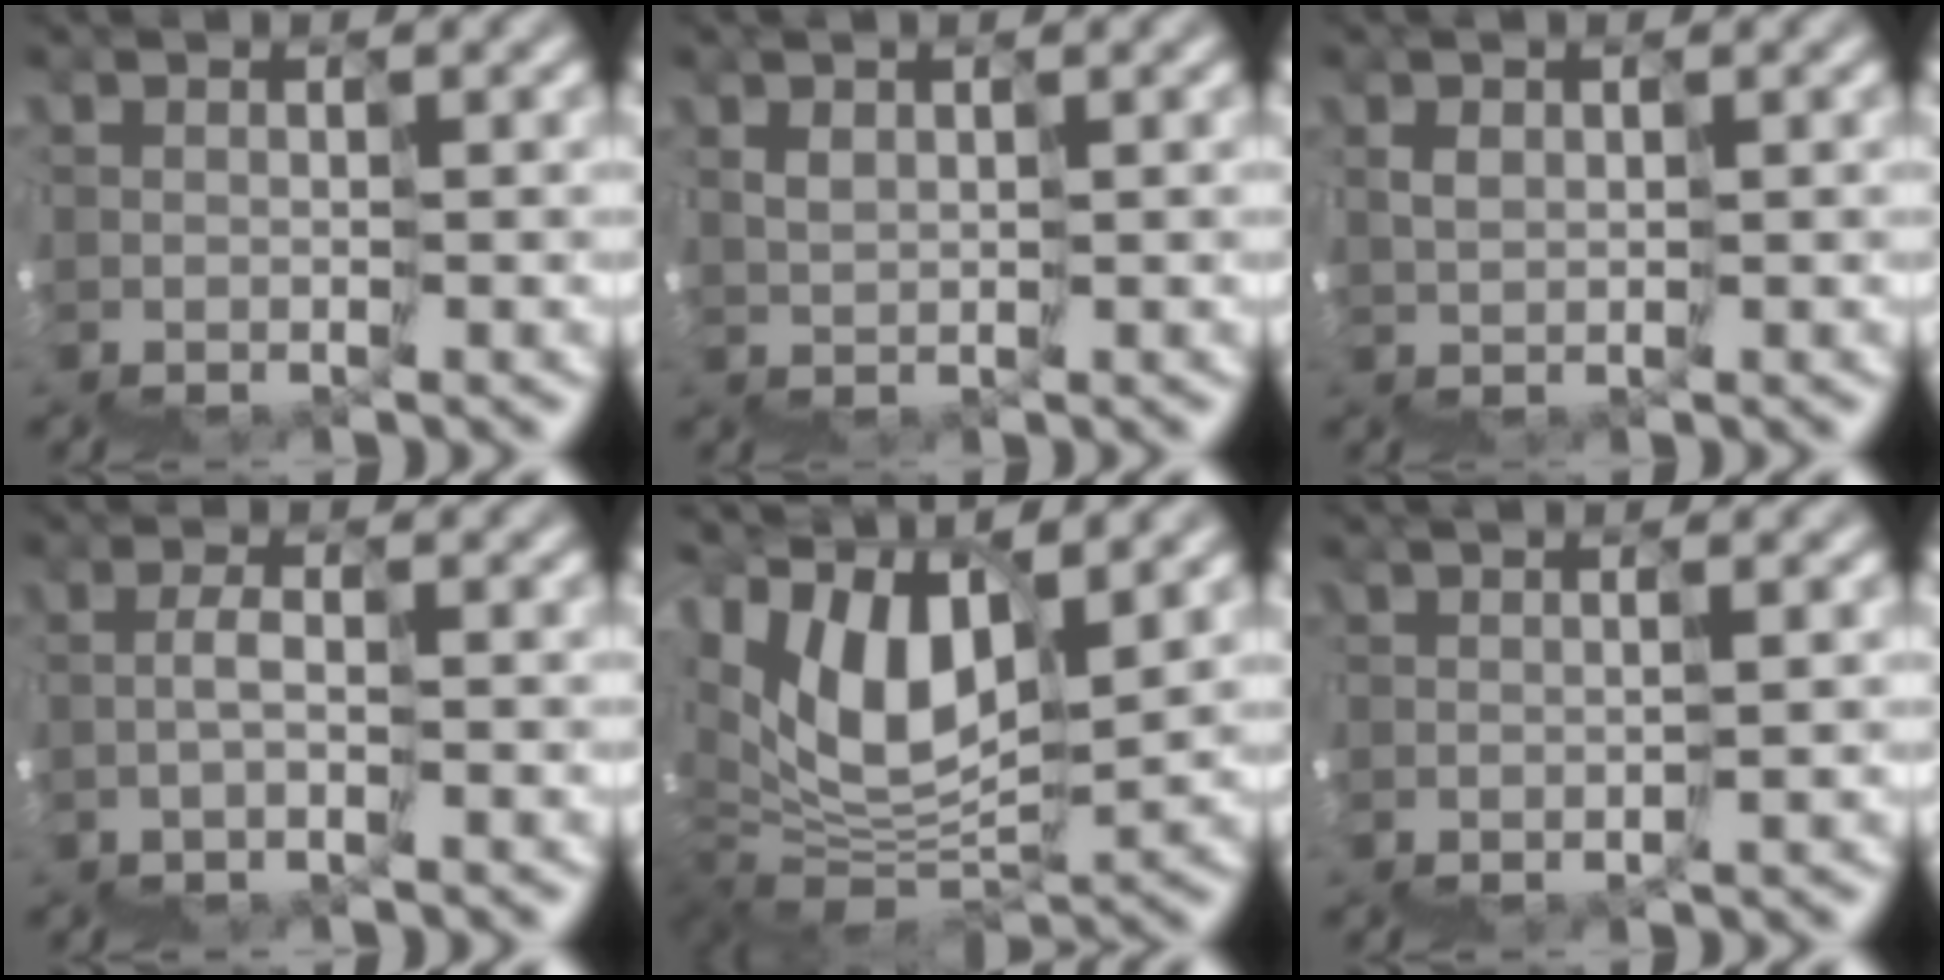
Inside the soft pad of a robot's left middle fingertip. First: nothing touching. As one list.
[{"total": 1.0, "force": [1.0, -0.2, 0.3], "torque": [-0.010, 0.016, 0.019]}, {"total": 0.8, "force": [0.7, 0.0, 0.4], "torque": [-0.013, 0.013, 0.012]}, {"total": 1.0, "force": [-0.6, -0.3, 0.7], "torque": [-0.010, 0.006, -0.009]}, {"total": 8.6, "force": [4.5, 3.5, 6.4], "torque": [-0.123, 0.020, 0.075]}, {"total": 1.9, "force": [1.0, -0.1, 1.6], "torque": [-0.022, 0.003, 0.023]}]